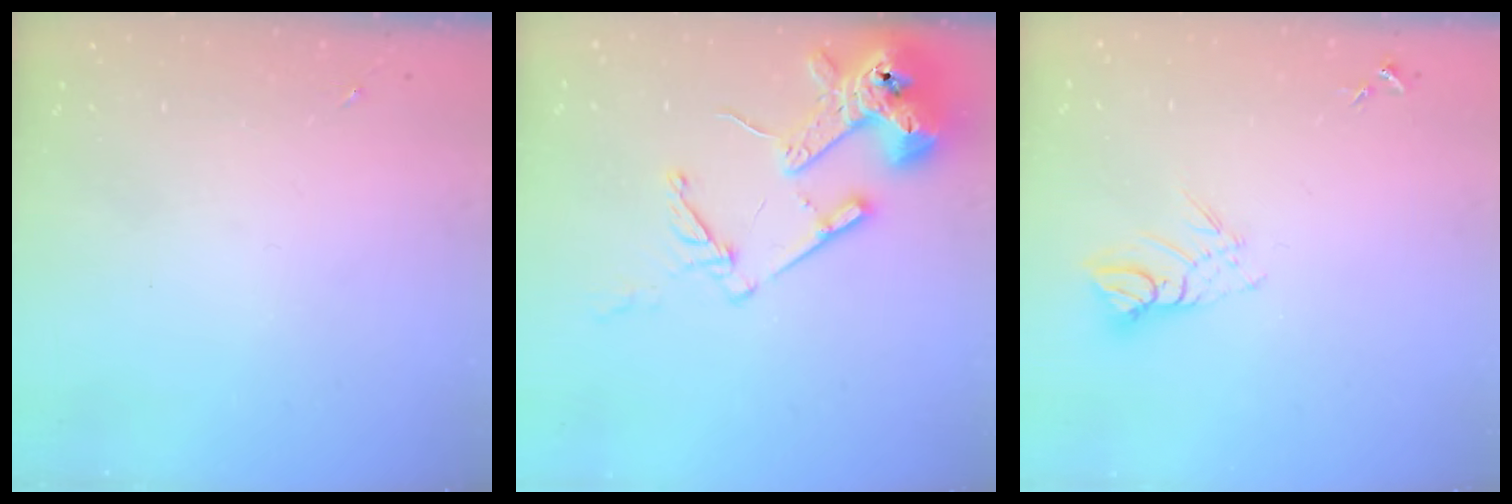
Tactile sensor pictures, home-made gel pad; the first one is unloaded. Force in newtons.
{"total": 17.2, "press": 17.1, "slide": 2.1}
{"total": 7.9, "press": 7.9, "slide": 0.5}